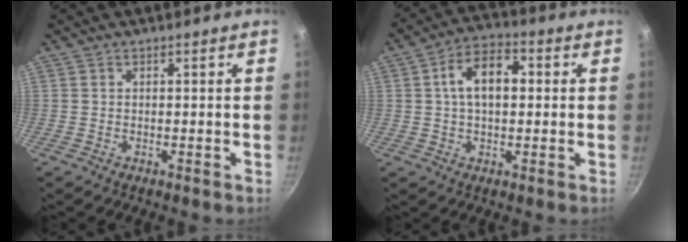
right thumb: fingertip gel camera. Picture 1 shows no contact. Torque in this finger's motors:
{"motor_torque": [0.42, 2.26, 1.14, 0.29, 0.13]}